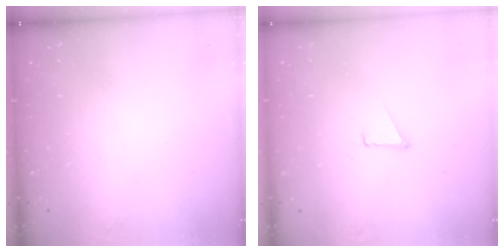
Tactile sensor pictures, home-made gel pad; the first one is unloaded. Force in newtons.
{"total": 1.7, "press": 1.7, "slide": 0.1}